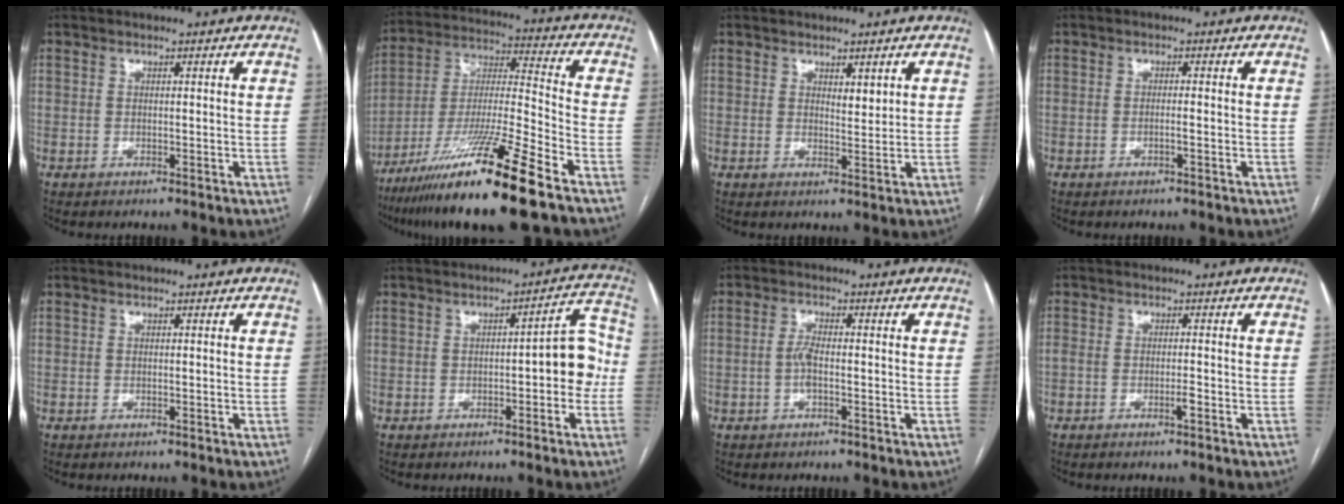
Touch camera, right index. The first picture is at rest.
{"total": 20.2, "force": [-13.3, -0.2, 15.2], "torque": [-0.278, -0.040, -0.237]}
{"total": 1.9, "force": [1.1, 0.7, 1.3], "torque": [-0.020, -0.007, 0.022]}
{"total": 1.1, "force": [-0.4, -0.1, 1.0], "torque": [-0.019, 0.001, -0.008]}
{"total": 0.0}
{"total": 6.7, "force": [-1.2, 2.0, 6.2], "torque": [-0.065, 0.035, -0.017]}
{"total": 2.6, "force": [-0.6, 0.6, 2.5], "torque": [-0.055, 0.000, -0.013]}
{"total": 1.8, "force": [-0.9, 0.2, 1.5], "torque": [-0.031, 0.001, -0.017]}